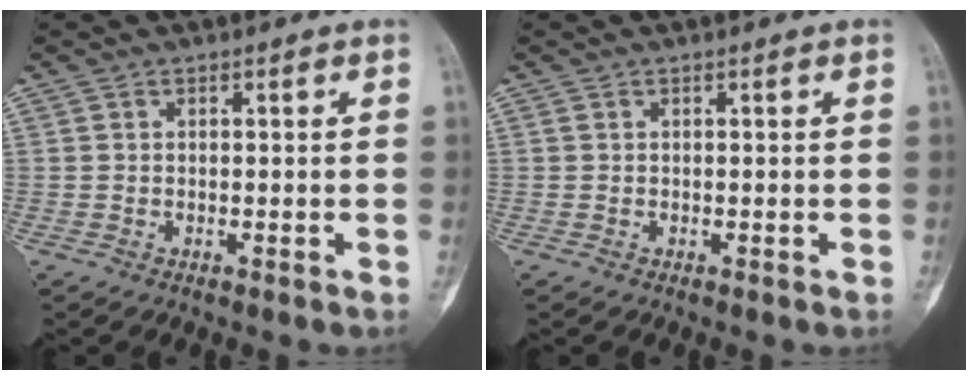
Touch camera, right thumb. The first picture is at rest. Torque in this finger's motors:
{"motor_torque": [0.23, -0.01, 0.03, -0.12, 0.09]}